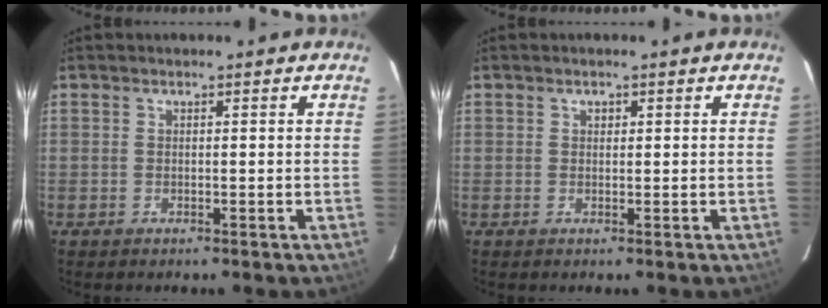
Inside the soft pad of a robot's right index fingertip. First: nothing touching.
{"total": 0.8, "force": [0.2, 0.7, 0.2], "torque": [0.002, 0.005, 0.003]}